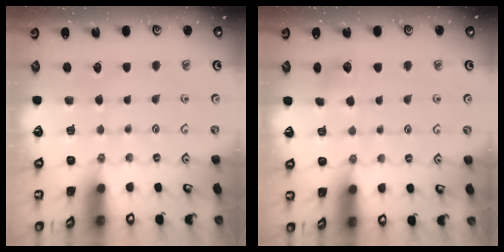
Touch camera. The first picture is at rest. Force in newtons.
{"total": 5.4, "press": 5.4, "slide": 0.6}